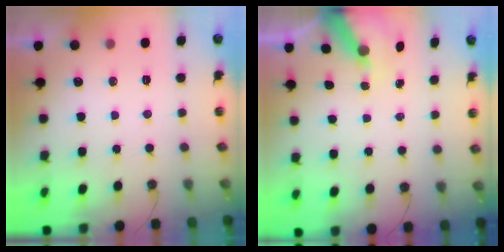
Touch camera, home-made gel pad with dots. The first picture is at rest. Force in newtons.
{"total": 6.3, "press": 6.2, "slide": 0.6}